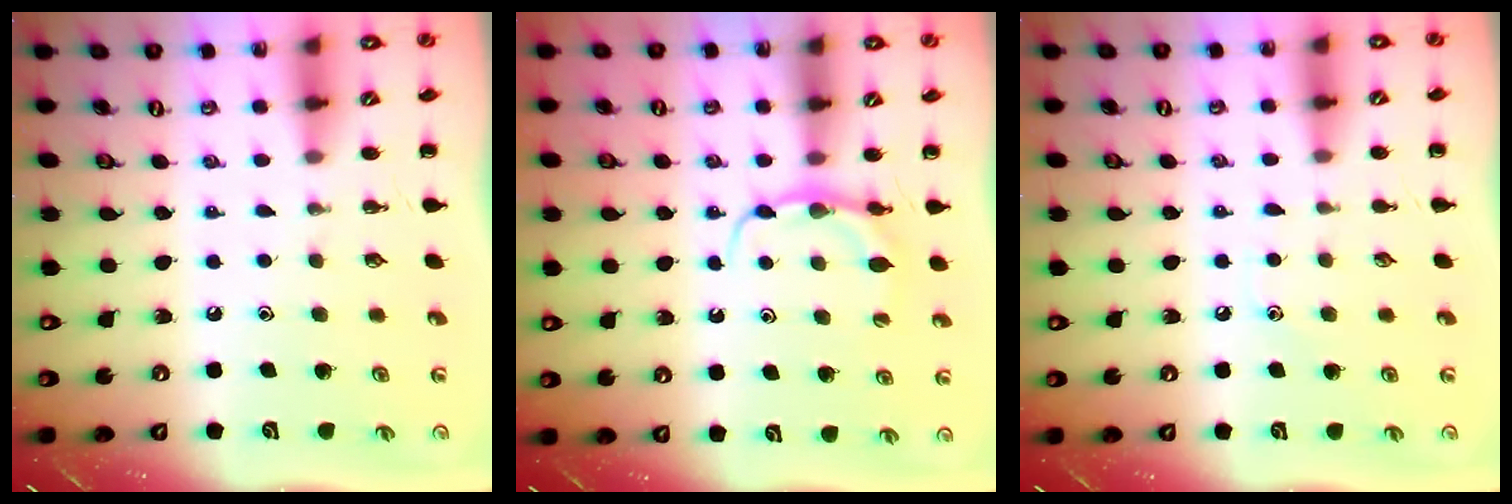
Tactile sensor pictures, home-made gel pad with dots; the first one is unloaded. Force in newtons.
{"total": 5.9, "press": 5.9, "slide": 0.3}
{"total": 5.7, "press": 5.3, "slide": 2.0}